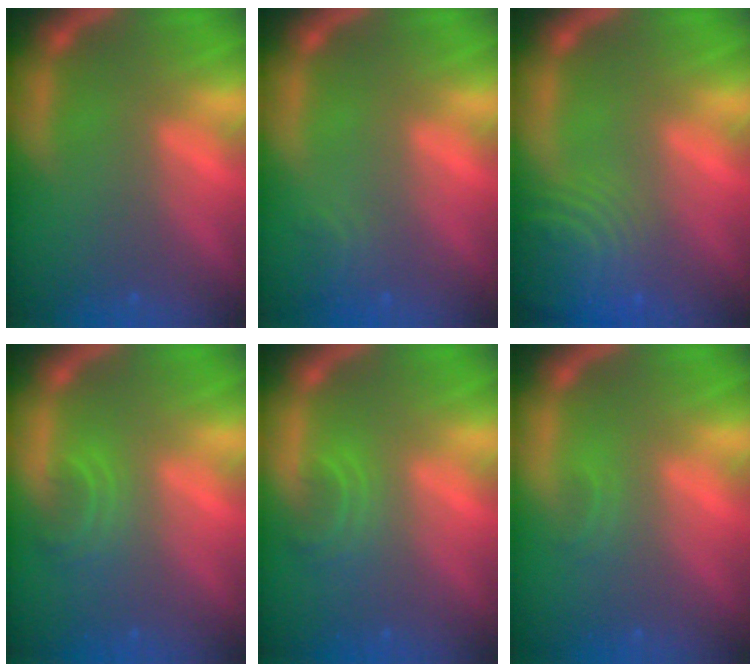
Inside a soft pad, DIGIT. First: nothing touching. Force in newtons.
{"total": 1.4}
{"total": 8.5}
{"total": 2.4}
{"total": 2.4}
{"total": 0.9}